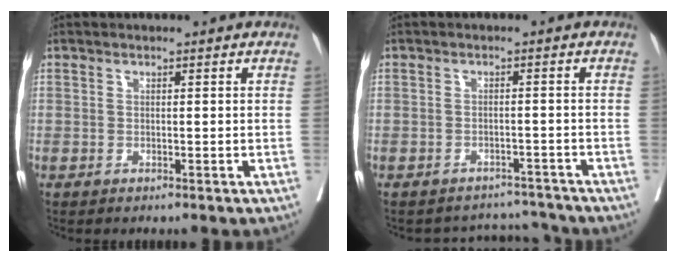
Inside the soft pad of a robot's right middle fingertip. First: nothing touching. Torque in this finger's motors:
{"motor_torque": [0.24, -0.32, 0.00, 0.00]}